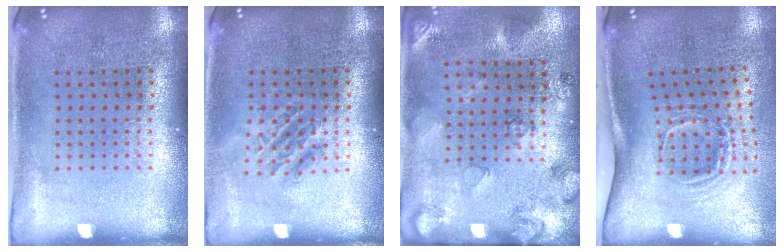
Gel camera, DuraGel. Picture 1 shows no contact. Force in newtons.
{"total": 1.2, "press": 1.0, "slide": 0.5}
{"total": 2.5, "press": 1.8, "slide": 1.8}
{"total": 1.9, "press": 1.2, "slide": 1.6}